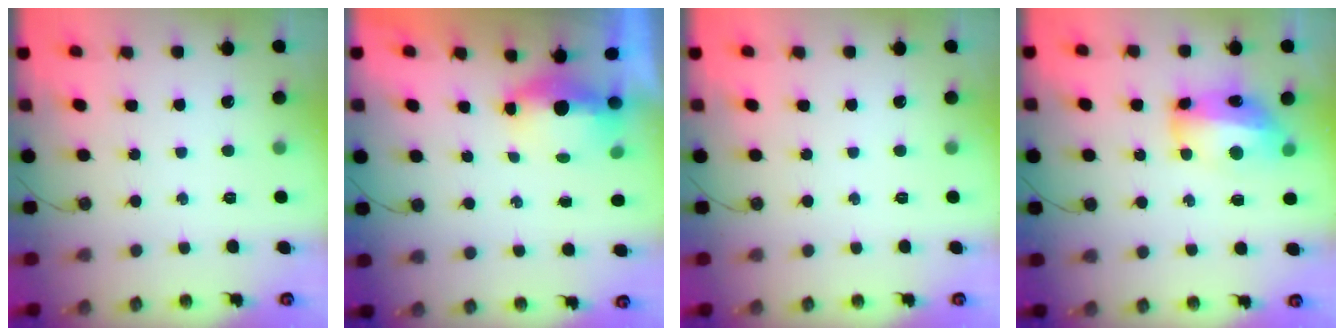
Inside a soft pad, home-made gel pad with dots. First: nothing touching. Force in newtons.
{"total": 4.7, "press": 4.5, "slide": 1.2}
{"total": 0.0}
{"total": 12.4, "press": 12.3, "slide": 1.5}